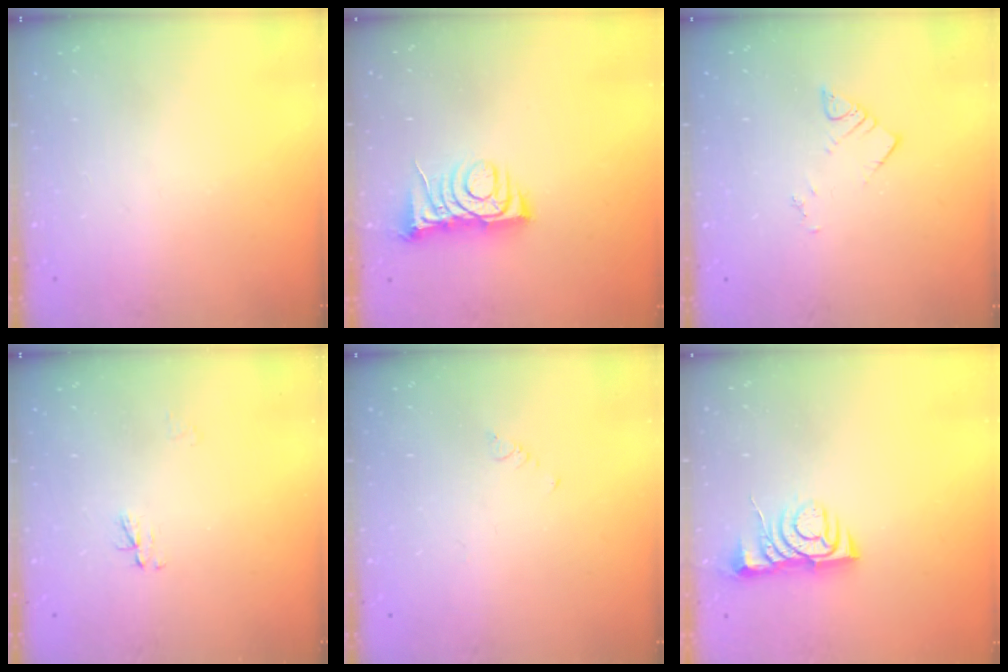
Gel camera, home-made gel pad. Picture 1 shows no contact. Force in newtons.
{"total": 7.1, "press": 7.0, "slide": 1.0}
{"total": 3.6, "press": 3.6, "slide": 0.1}
{"total": 3.0, "press": 3.0, "slide": 0.4}
{"total": 0.7, "press": 0.6, "slide": 0.2}
{"total": 5.5, "press": 5.4, "slide": 0.7}